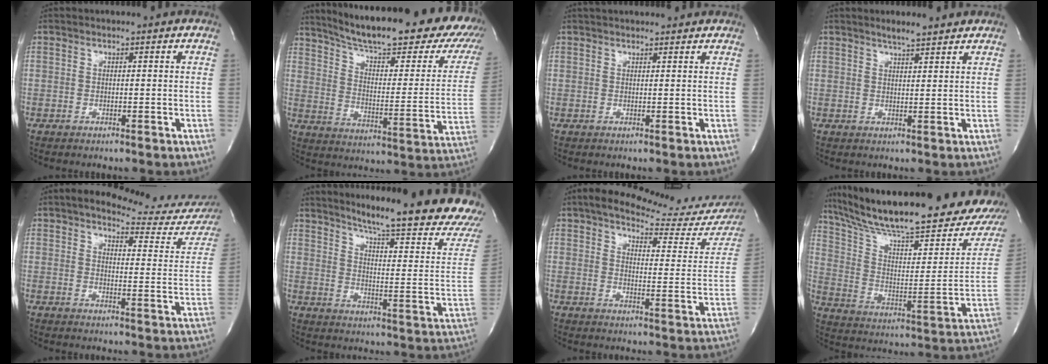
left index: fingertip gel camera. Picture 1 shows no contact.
{"total": 30.8, "force": [25.5, 6.3, 16.0], "torque": [-0.238, -0.060, 0.320]}
{"total": 6.6, "force": [6.2, 0.9, 2.1], "torque": [-0.028, 0.030, 0.077]}
{"total": 3.7, "force": [3.2, 0.3, 1.8], "torque": [-0.034, 0.007, 0.052]}
{"total": 15.5, "force": [14.5, 3.7, 4.1], "torque": [-0.027, -0.053, 0.150]}
{"total": 25.1, "force": [20.7, 1.5, 14.1], "torque": [-0.204, -0.089, 0.255]}
{"total": 18.9, "force": [17.0, 4.6, 6.9], "torque": [-0.083, -0.046, 0.195]}
{"total": 30.3, "force": [23.9, 4.7, 18.0], "torque": [-0.287, -0.043, 0.330]}